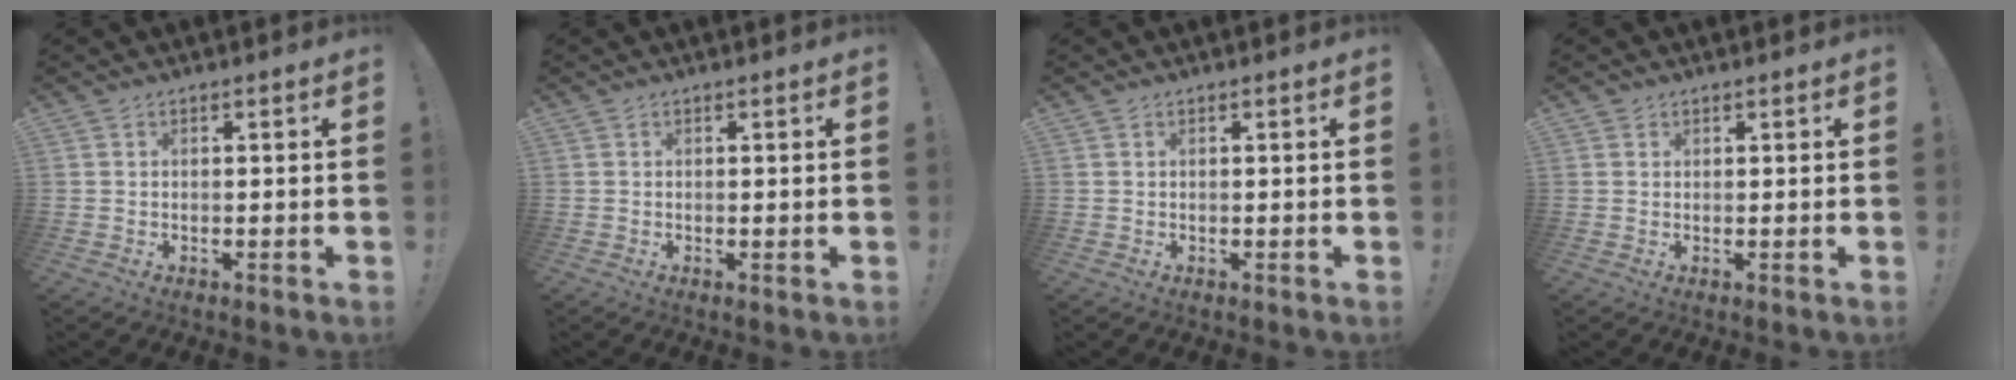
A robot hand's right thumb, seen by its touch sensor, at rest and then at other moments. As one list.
[{"total": 0.0}, {"total": 0.0}, {"total": 0.9, "force": [0.7, 0.5, 0.2], "torque": [-0.003, 0.000, 0.014]}]